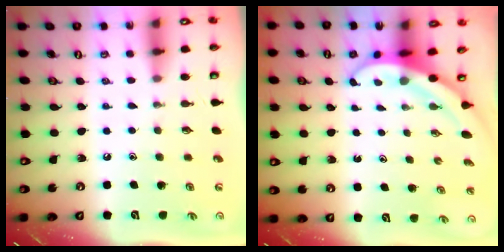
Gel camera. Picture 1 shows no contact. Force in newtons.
{"total": 3.7, "press": 3.7, "slide": 0.2}